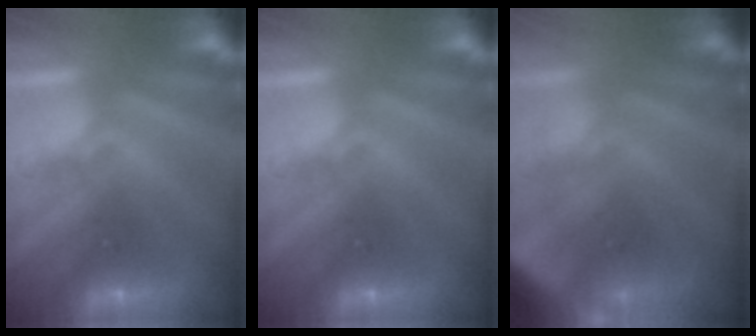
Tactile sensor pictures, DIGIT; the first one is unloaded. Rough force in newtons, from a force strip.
{"total": 0.0}
{"total": 4.5}